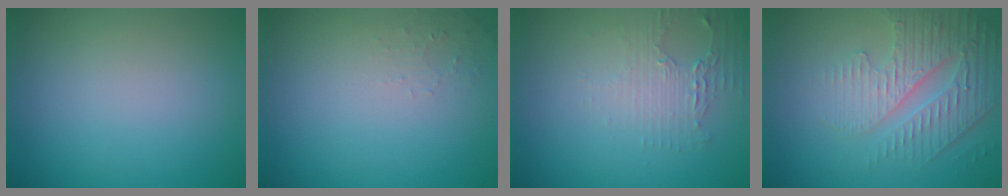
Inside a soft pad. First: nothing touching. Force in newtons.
{"total": 0.9, "press": 0.9, "slide": 0.2}
{"total": 2.1, "press": 2.0, "slide": 0.4}
{"total": 4.1, "press": 3.9, "slide": 1.3}